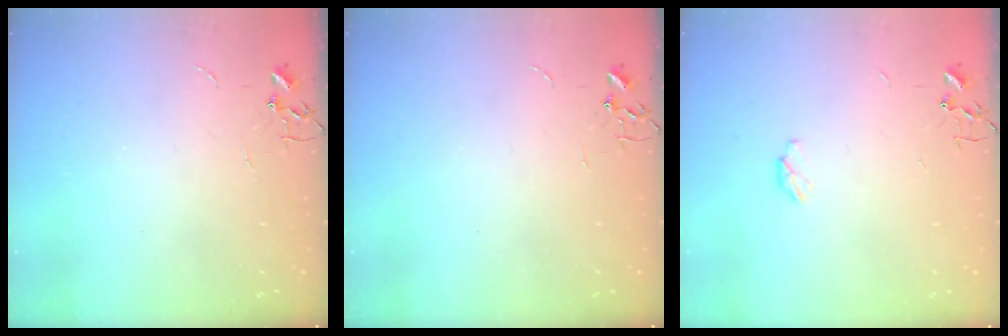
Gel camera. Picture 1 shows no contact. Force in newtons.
{"total": 0.0}
{"total": 3.8, "press": 3.8, "slide": 0.6}